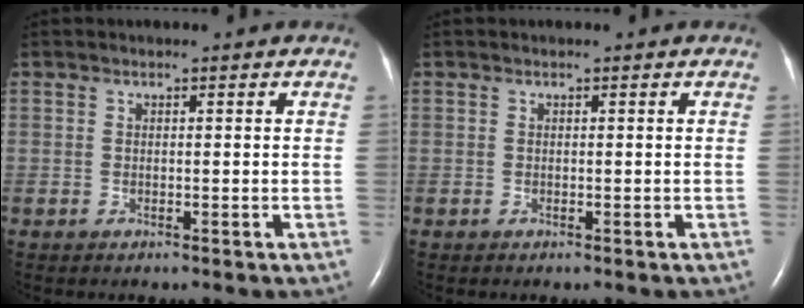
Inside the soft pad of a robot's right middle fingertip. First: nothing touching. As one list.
[{"total": 0.0}]